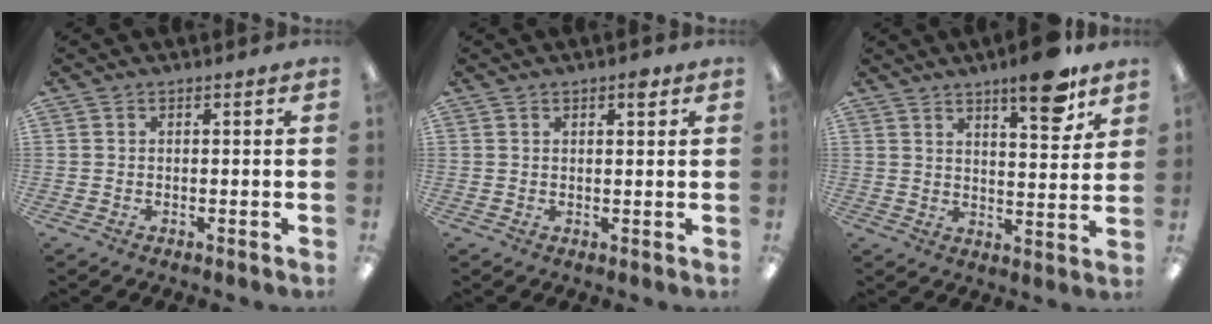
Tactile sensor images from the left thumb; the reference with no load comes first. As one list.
[{"total": 2.4, "force": [1.6, 0.9, 1.7], "torque": [-0.019, -0.004, 0.023]}, {"total": 11.3, "force": [8.0, 3.0, 7.4], "torque": [-0.089, -0.049, 0.128]}]